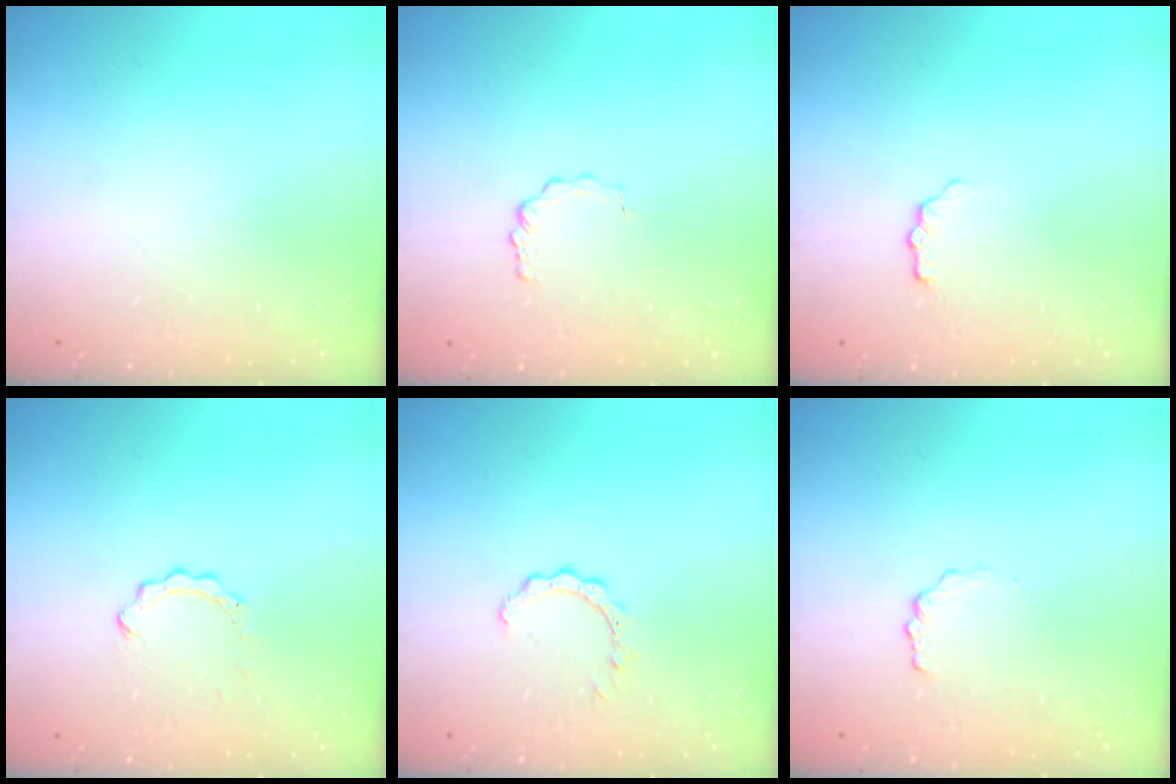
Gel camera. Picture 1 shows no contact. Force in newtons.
{"total": 2.1, "press": 2.1, "slide": 0.3}
{"total": 3.7, "press": 3.7, "slide": 0.6}
{"total": 2.6, "press": 2.6, "slide": 0.3}
{"total": 2.3, "press": 2.3, "slide": 0.3}
{"total": 1.7, "press": 1.6, "slide": 0.2}